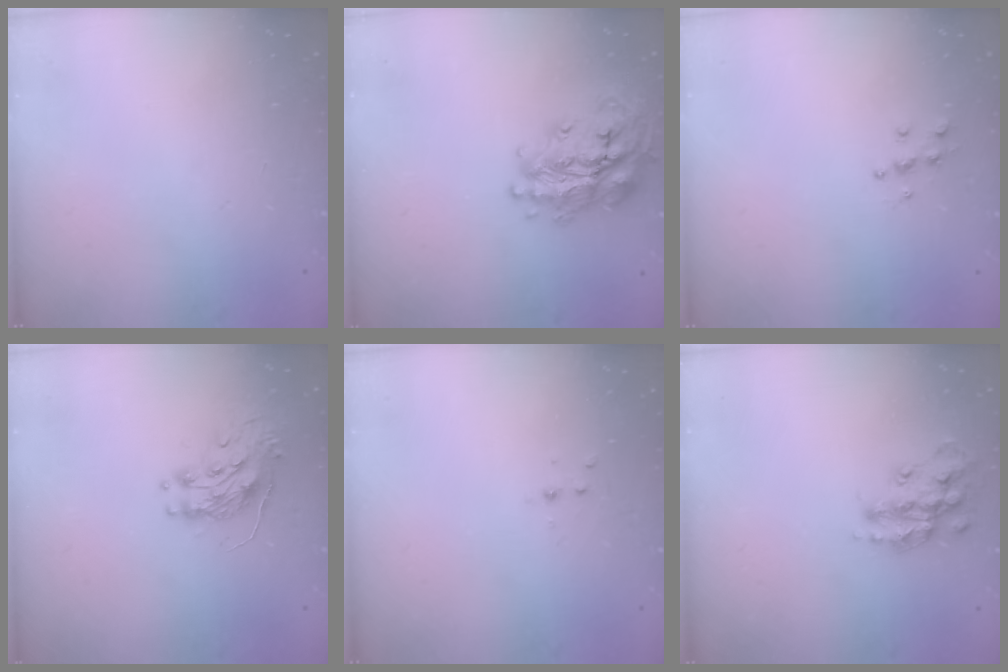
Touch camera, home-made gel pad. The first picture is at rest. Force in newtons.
{"total": 21.0, "press": 20.9, "slide": 1.5}
{"total": 5.3, "press": 5.2, "slide": 0.5}
{"total": 9.2, "press": 9.2, "slide": 0.7}
{"total": 3.0, "press": 2.6, "slide": 1.5}
{"total": 14.6, "press": 14.6, "slide": 0.8}